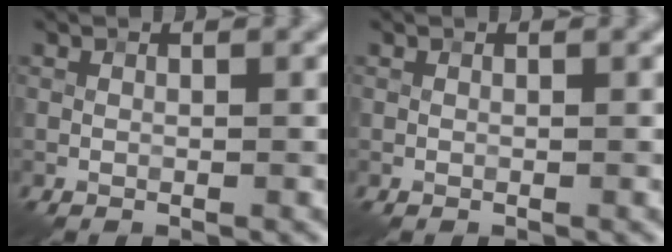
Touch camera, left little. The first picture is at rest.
{"total": 0.0}